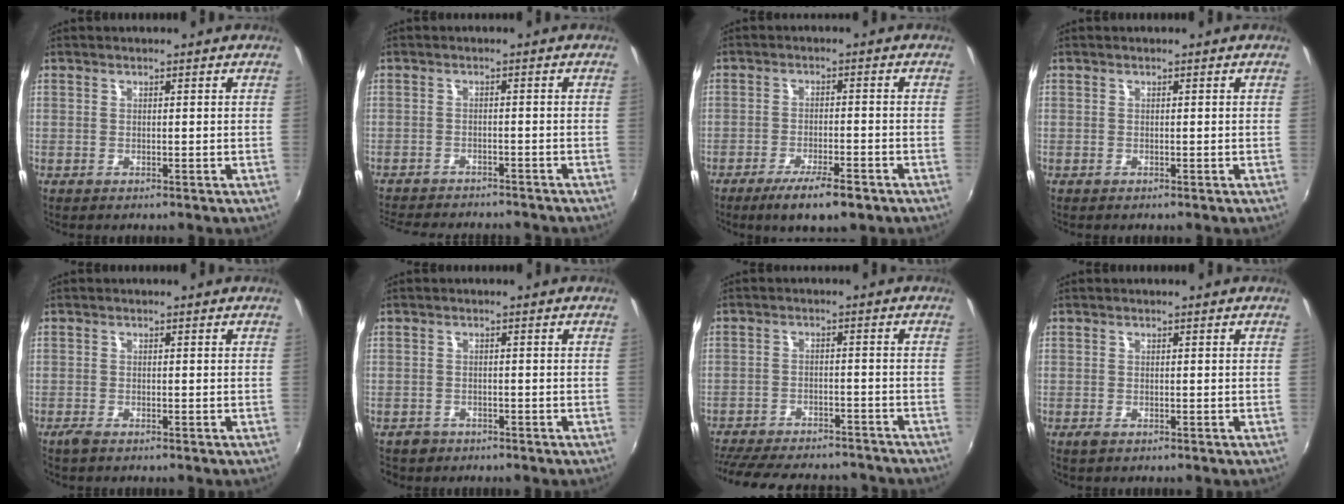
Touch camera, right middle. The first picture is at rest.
{"total": 11.8, "force": [-10.6, 2.9, 4.4], "torque": [-0.106, -0.017, -0.155]}
{"total": 8.0, "force": [-5.5, 1.6, 5.6], "torque": [-0.116, -0.016, -0.086]}
{"total": 0.0}
{"total": 1.6, "force": [-1.3, 0.3, 0.9], "torque": [-0.019, -0.006, -0.026]}
{"total": 2.4, "force": [-1.6, 1.8, 0.4], "torque": [-0.016, -0.001, -0.025]}
{"total": 20.8, "force": [-17.9, 6.2, 8.6], "torque": [-0.186, -0.012, -0.242]}
{"total": 1.0, "force": [-0.7, 0.5, 0.6], "torque": [-0.012, -0.004, -0.013]}